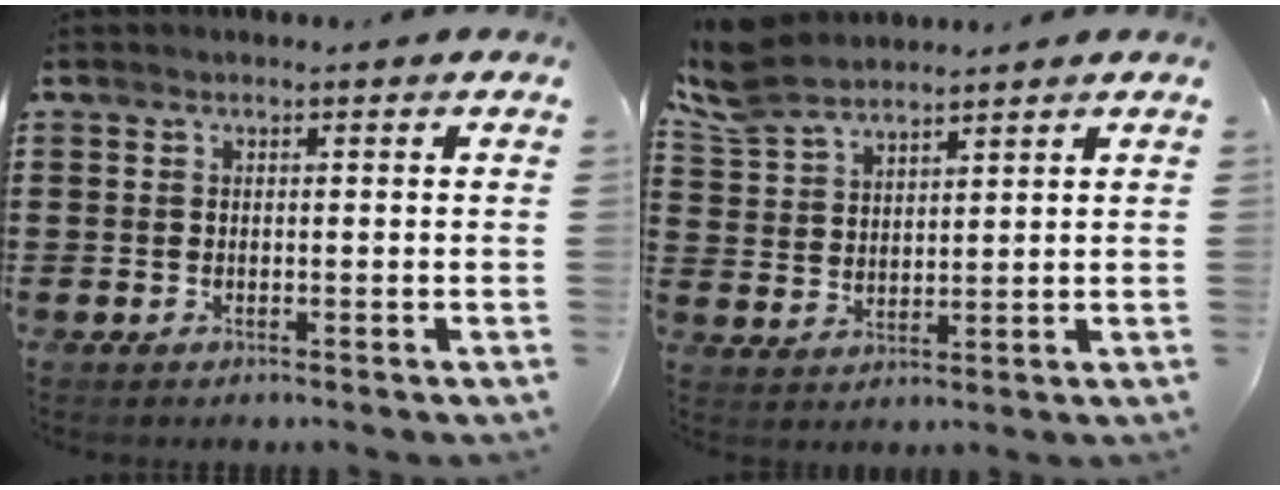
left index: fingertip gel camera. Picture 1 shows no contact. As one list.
[{"total": 6.6, "force": [5.8, 2.0, 2.3], "torque": [-0.068, -0.011, 0.108]}]